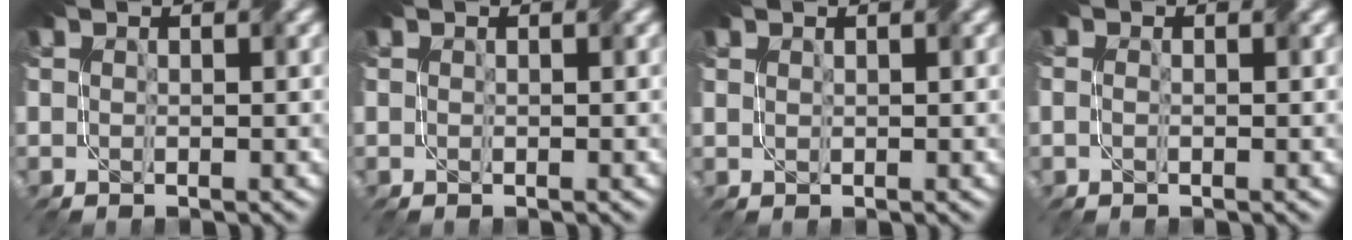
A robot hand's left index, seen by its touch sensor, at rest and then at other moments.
{"total": 0.0}
{"total": 0.8, "force": [0.6, -0.1, -0.5], "torque": [0.007, 0.005, 0.011]}
{"total": 0.8, "force": [0.2, 0.6, 0.5], "torque": [-0.009, -0.002, -0.006]}